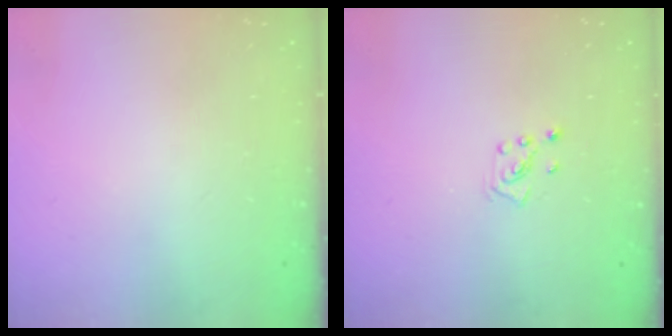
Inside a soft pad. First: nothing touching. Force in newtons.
{"total": 2.8, "press": 2.8, "slide": 0.2}